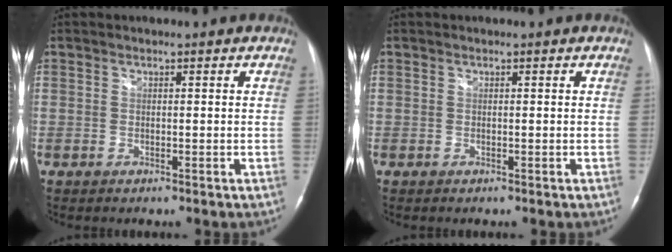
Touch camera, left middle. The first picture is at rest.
{"total": 0.0}